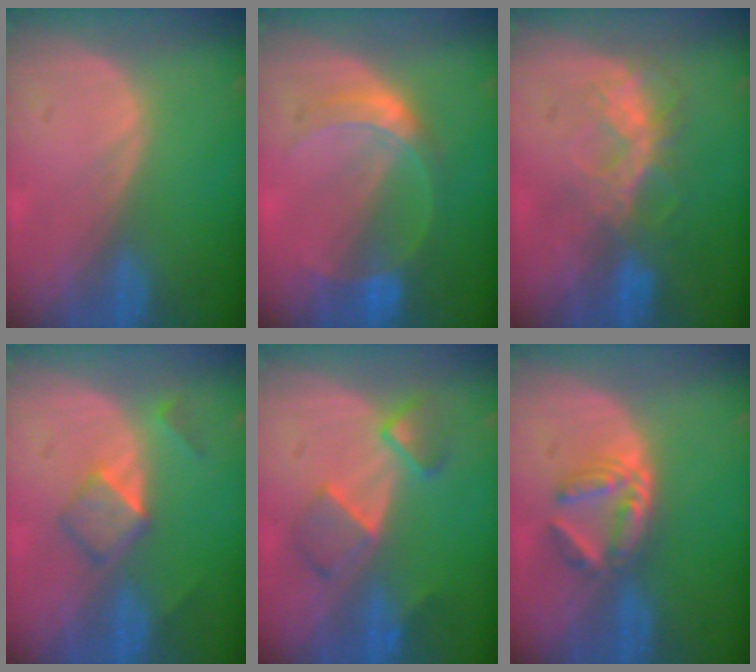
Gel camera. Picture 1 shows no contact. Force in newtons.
{"total": 5.5, "press": 5.5, "slide": 0.1}
{"total": 6.3, "press": 6.2, "slide": 1.2}
{"total": 5.2, "press": 4.6, "slide": 2.6}
{"total": 5.6, "press": 5.6, "slide": 0.6}
{"total": 5.9, "press": 5.2, "slide": 2.9}